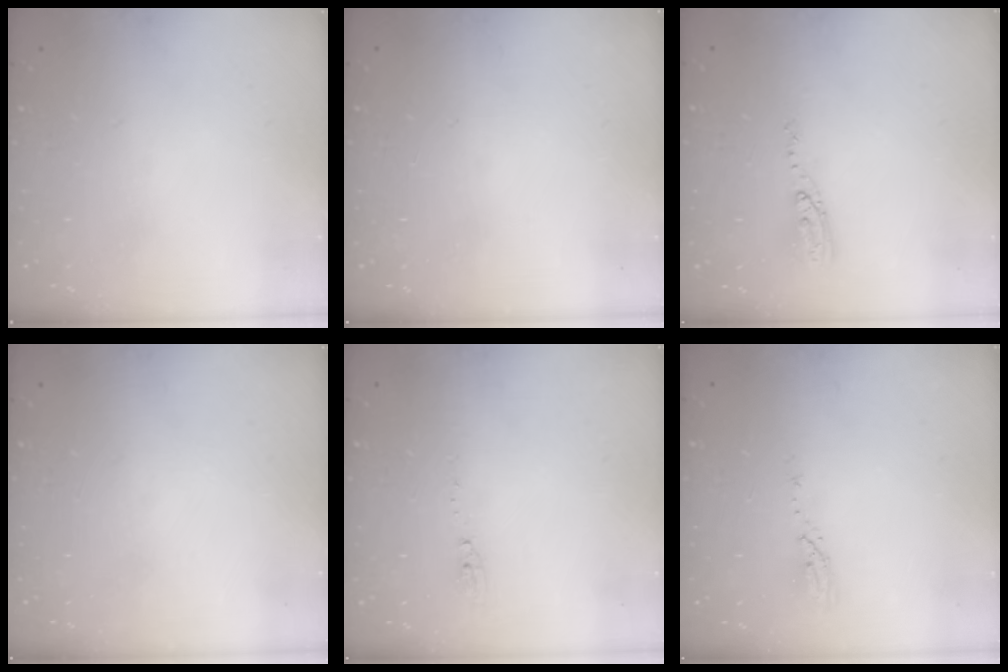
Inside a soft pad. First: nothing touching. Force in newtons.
{"total": 0.0}
{"total": 5.9, "press": 5.9, "slide": 0.4}
{"total": 0.0}
{"total": 5.2, "press": 5.2, "slide": 0.5}
{"total": 3.6, "press": 3.6, "slide": 0.3}